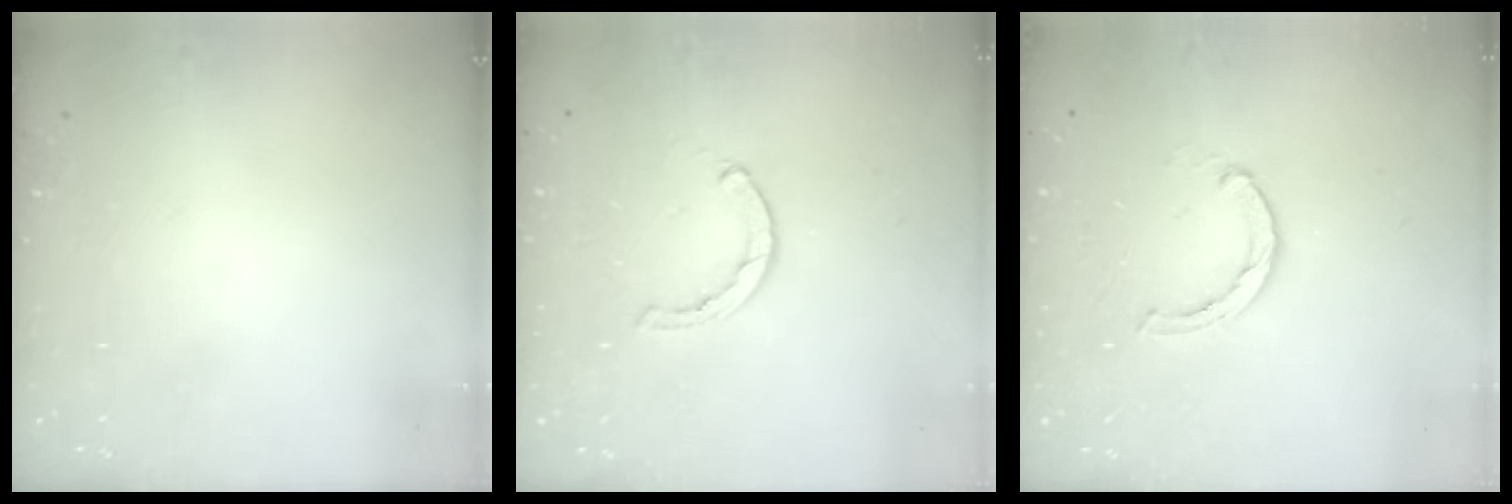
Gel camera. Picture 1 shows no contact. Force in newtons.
{"total": 1.6, "press": 1.5, "slide": 0.4}
{"total": 2.4, "press": 2.4, "slide": 0.4}